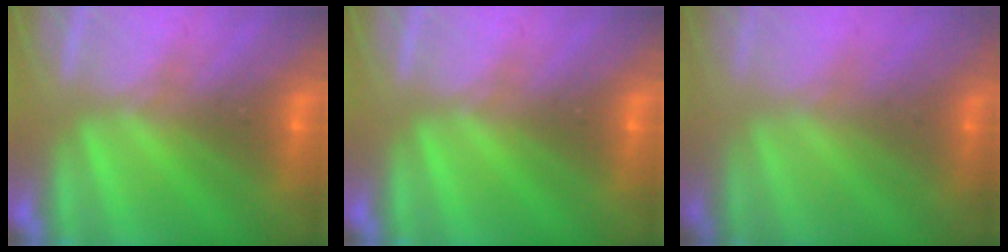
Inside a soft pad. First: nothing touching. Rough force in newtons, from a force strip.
{"total": 0.0}
{"total": 1.7}